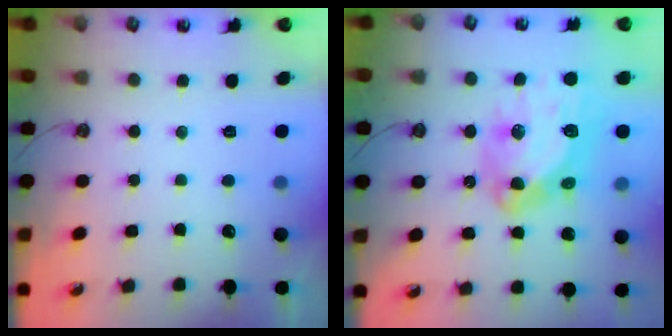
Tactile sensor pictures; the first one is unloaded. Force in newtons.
{"total": 17.5, "press": 17.4, "slide": 2.1}